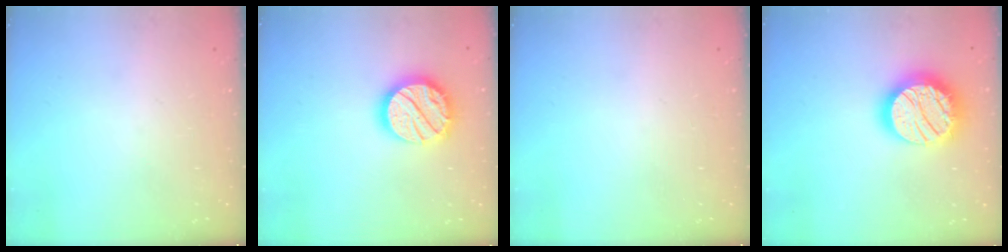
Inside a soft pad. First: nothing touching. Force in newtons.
{"total": 17.7, "press": 17.6, "slide": 1.4}
{"total": 0.0}
{"total": 24.0, "press": 24.0, "slide": 1.6}